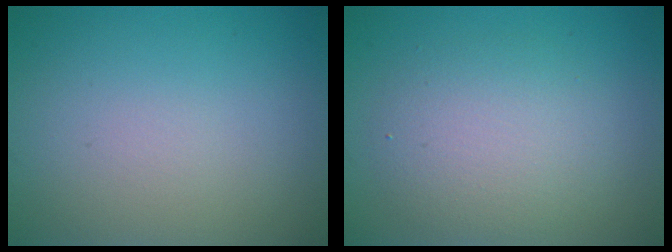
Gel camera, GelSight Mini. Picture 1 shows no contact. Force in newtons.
{"total": 4.1, "press": 4.1, "slide": 0.3}